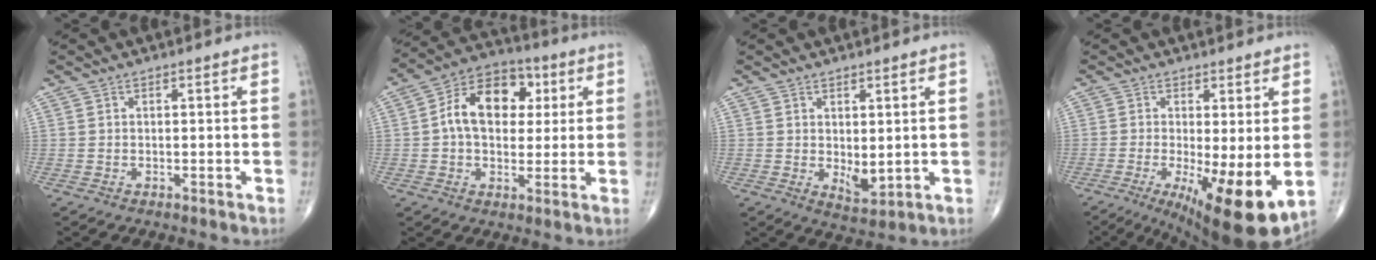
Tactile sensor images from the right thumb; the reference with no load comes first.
{"total": 13.5, "force": [2.4, 9.2, 9.6], "torque": [-0.128, 0.017, 0.029]}
{"total": 4.3, "force": [0.3, 2.2, 3.7], "torque": [-0.047, -0.016, 0.015]}
{"total": 13.1, "force": [-2.7, 3.4, 12.4], "torque": [-0.188, -0.023, -0.030]}